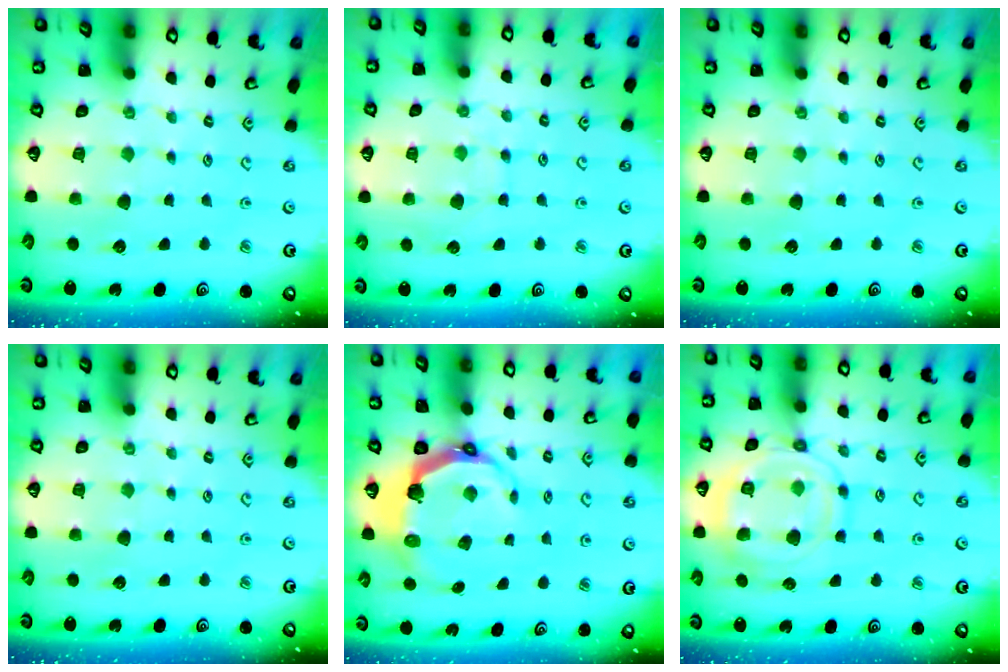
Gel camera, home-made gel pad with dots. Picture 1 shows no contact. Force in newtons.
{"total": 7.1, "press": 7.0, "slide": 0.6}
{"total": 0.0}
{"total": 0.0}
{"total": 7.6, "press": 6.0, "slide": 4.8}
{"total": 13.3, "press": 13.3, "slide": 1.3}